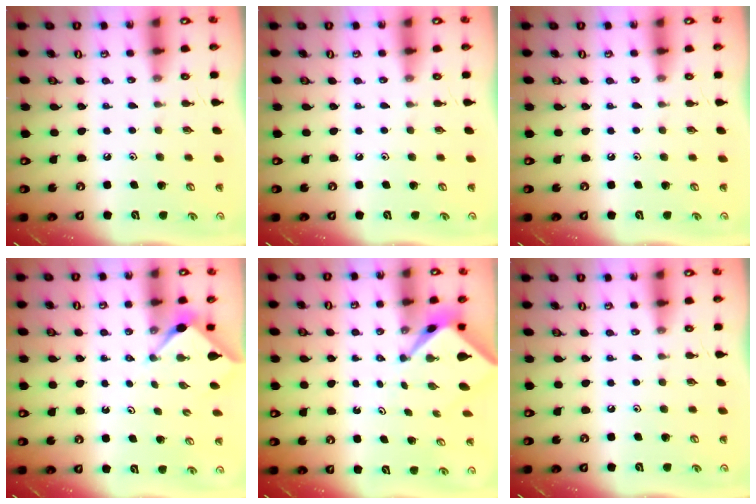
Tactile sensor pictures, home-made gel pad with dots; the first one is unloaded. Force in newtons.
{"total": 0.0}
{"total": 0.0}
{"total": 3.0, "press": 2.9, "slide": 0.5}
{"total": 2.4, "press": 2.4, "slide": 0.1}
{"total": 0.0}